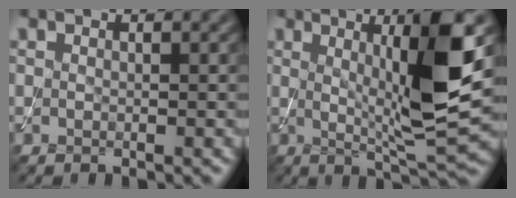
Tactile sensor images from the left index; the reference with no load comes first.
{"total": 9.5, "force": [1.6, 1.6, 9.3], "torque": [-0.133, -0.014, 0.034]}